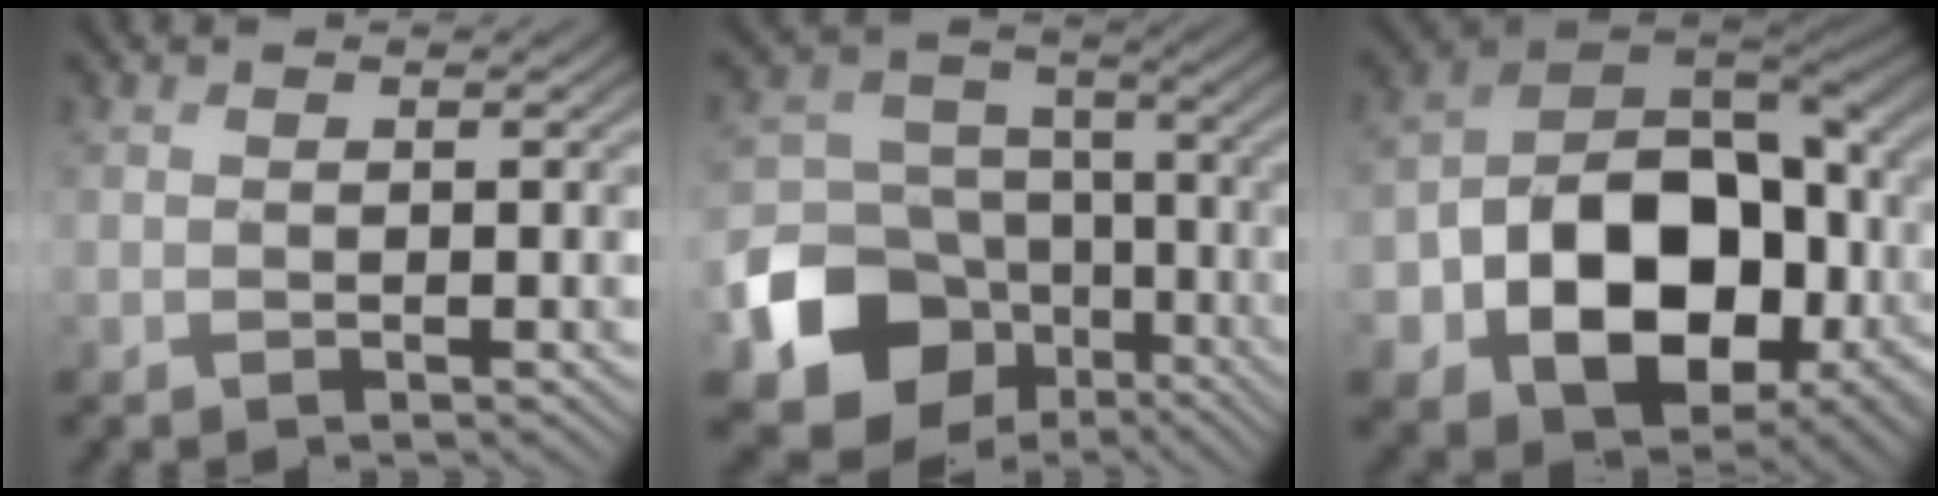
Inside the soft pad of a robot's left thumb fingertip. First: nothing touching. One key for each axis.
{"total": 12.6, "fx": -5.4, "fy": 10.1, "fz": 5.4, "tx": -0.137, "ty": -0.023, "tz": -0.099}
{"total": 16.9, "fx": -3.5, "fy": 12.0, "fz": 11.5, "tx": -0.202, "ty": -0.035, "tz": -0.051}